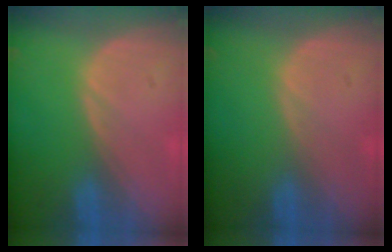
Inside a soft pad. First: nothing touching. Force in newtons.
{"total": 0.0}